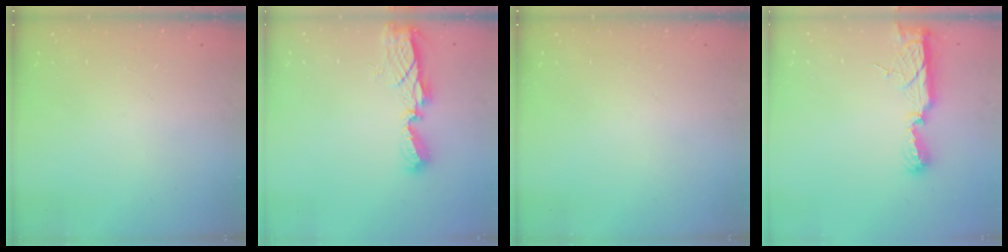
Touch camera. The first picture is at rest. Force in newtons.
{"total": 7.4, "press": 7.4, "slide": 0.2}
{"total": 0.0}
{"total": 9.5, "press": 9.2, "slide": 2.7}